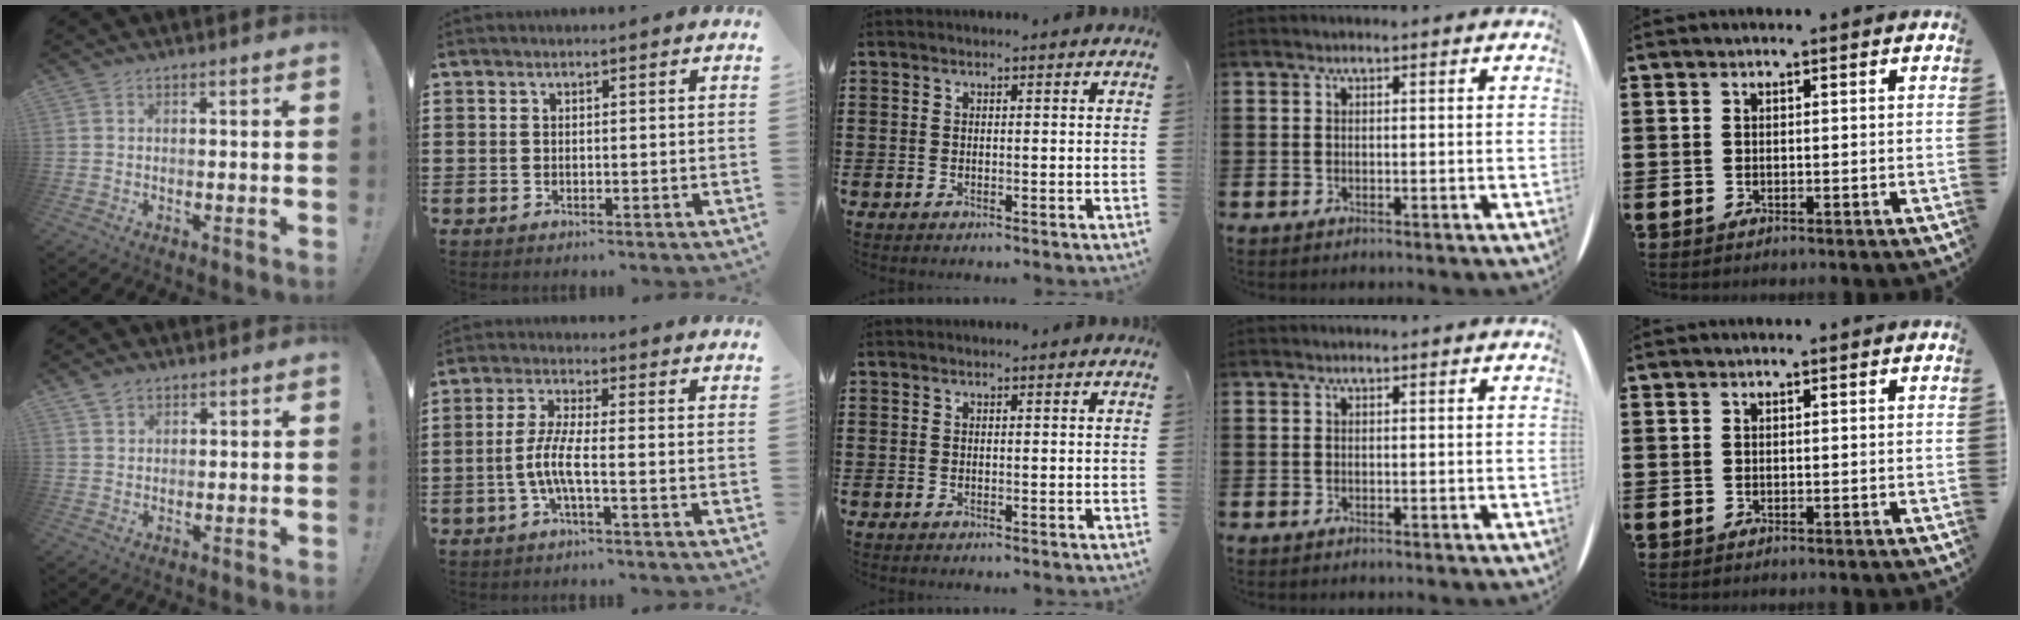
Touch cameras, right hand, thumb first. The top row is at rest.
{"thumb": {"total": 2.7, "force": [2.0, 1.6, 0.7], "torque": [-0.005, -0.010, 0.036]}, "index": {"total": 5.3, "force": [-1.9, 0.7, 4.8], "torque": [-0.120, -0.012, -0.048]}}